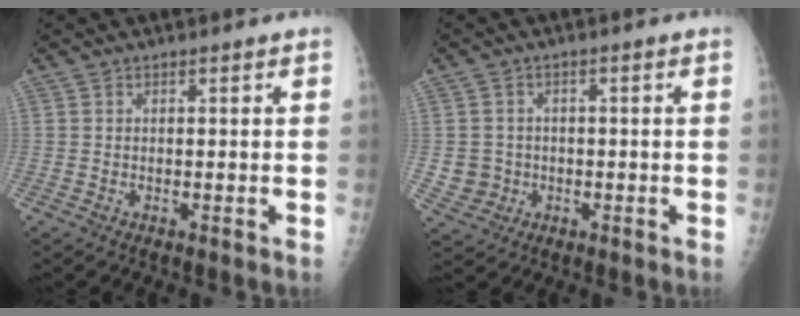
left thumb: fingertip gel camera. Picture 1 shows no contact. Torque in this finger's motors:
{"motor_torque": [-0.23, 0.19, 0.00, -0.01, 0.00]}